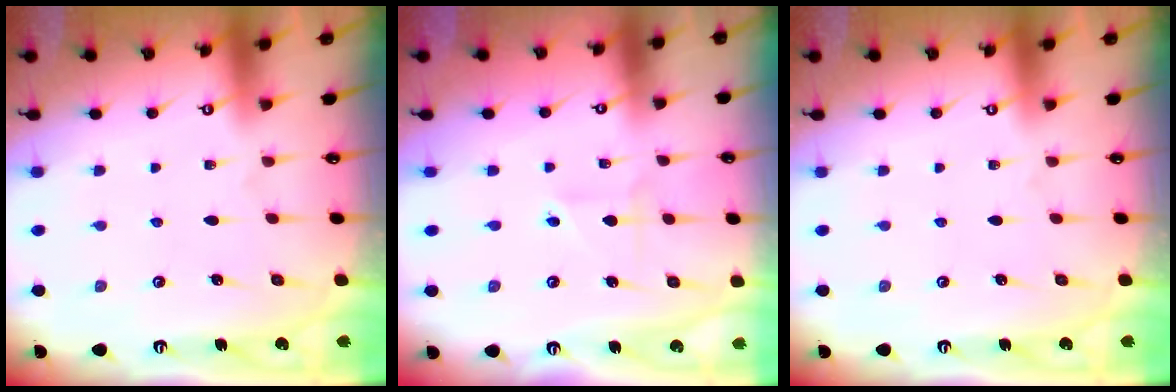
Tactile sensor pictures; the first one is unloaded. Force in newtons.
{"total": 2.0, "press": 1.9, "slide": 0.5}
{"total": 0.0}